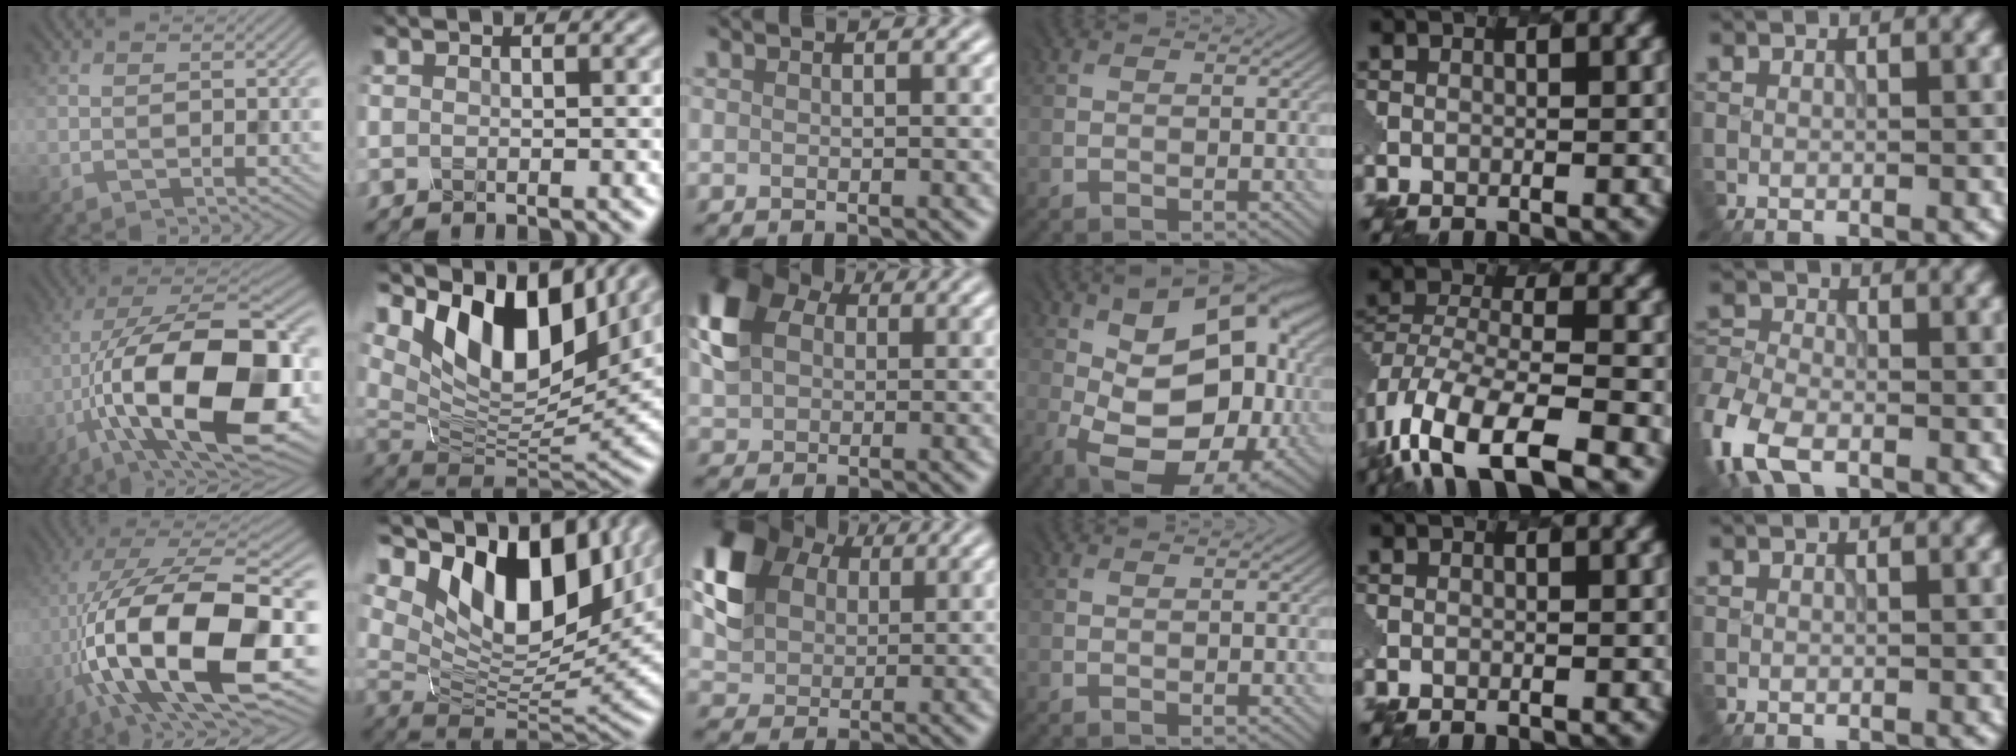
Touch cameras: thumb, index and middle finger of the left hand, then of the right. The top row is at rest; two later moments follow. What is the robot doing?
{"motion": "dispense", "object": "toothpaste"}